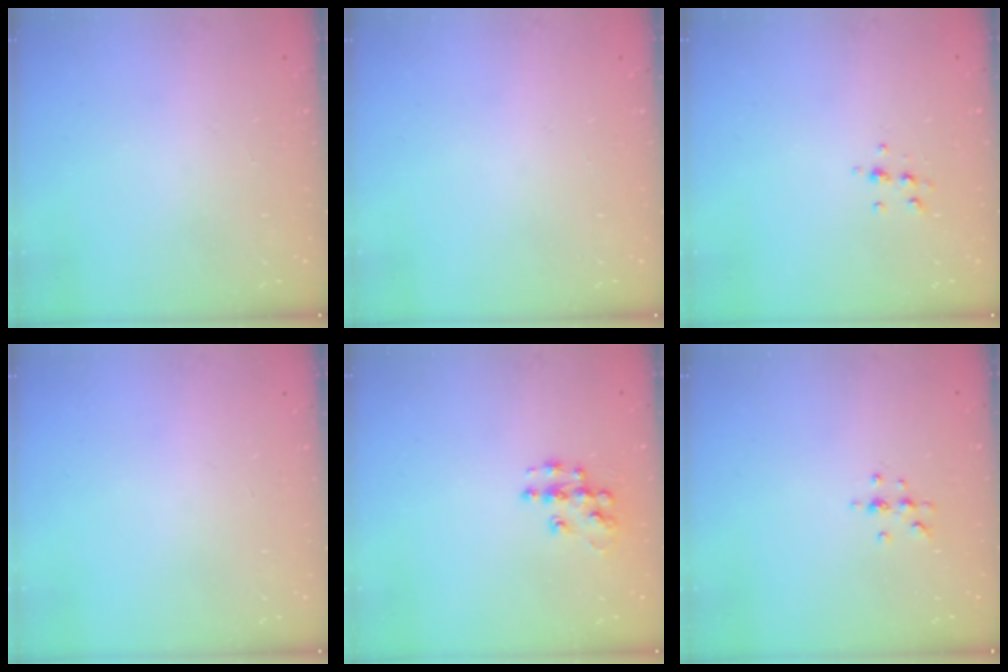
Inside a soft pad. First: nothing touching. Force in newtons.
{"total": 0.0}
{"total": 5.8, "press": 5.8, "slide": 0.6}
{"total": 0.0}
{"total": 9.2, "press": 9.2, "slide": 0.5}
{"total": 5.2, "press": 5.2, "slide": 0.6}